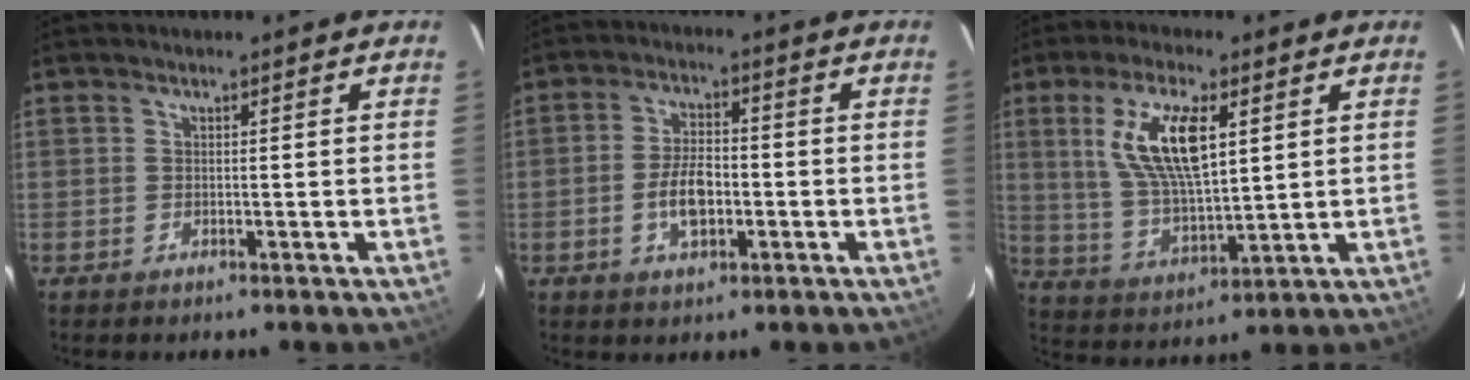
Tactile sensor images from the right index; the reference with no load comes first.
{"total": 6.9, "force": [-1.9, 3.6, 5.6], "torque": [-0.111, 0.006, -0.029]}
{"total": 13.3, "force": [4.3, 4.7, 11.6], "torque": [-0.225, 0.004, 0.092]}